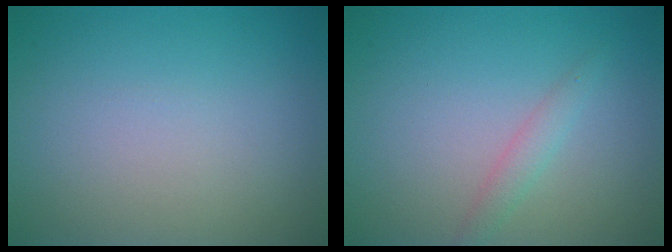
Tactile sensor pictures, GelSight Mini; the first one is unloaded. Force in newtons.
{"total": 1.4, "press": 1.4, "slide": 0.0}